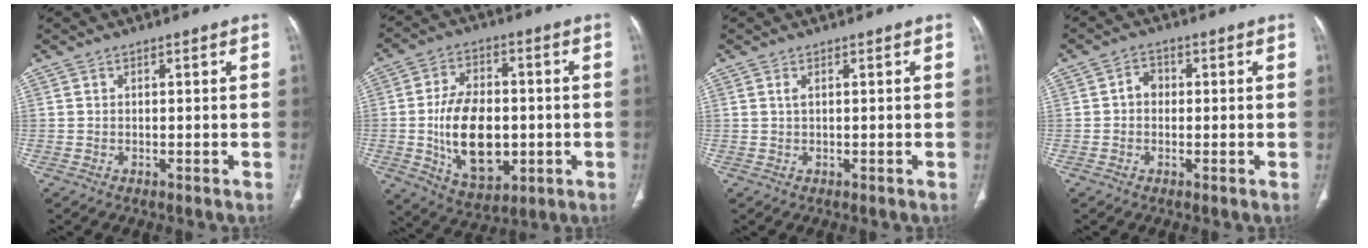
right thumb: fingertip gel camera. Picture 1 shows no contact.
{"total": 16.3, "force": [-1.9, 10.2, 12.5], "torque": [-0.188, 0.002, -0.016]}
{"total": 0.8, "force": [0.3, 0.2, 0.7], "torque": [-0.022, 0.005, 0.007]}
{"total": 2.8, "force": [0.0, 2.4, 1.6], "torque": [-0.014, 0.013, -0.008]}